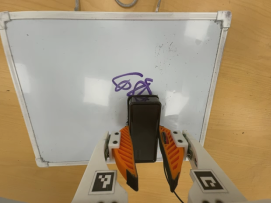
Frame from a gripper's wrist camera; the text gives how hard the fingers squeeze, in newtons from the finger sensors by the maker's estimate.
{"total": 7.6, "left": 5.9, "right": 9.4}